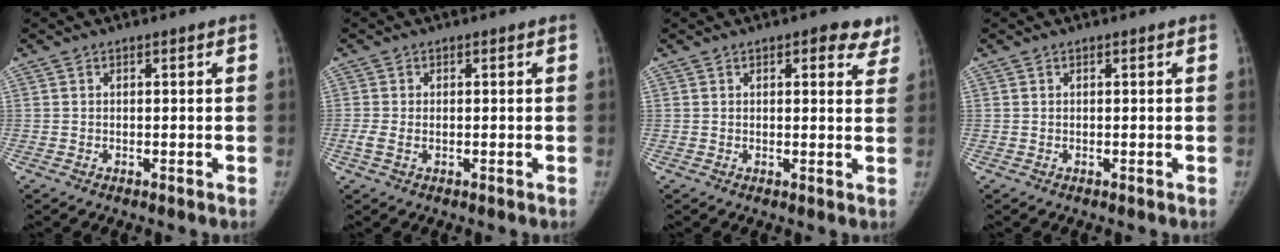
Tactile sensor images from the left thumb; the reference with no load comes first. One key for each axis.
{"total": 2.3, "fx": -0.5, "fy": 1.3, "fz": 1.8, "tx": -0.050, "ty": 0.001, "tz": -0.011}
{"total": 5.5, "fx": 3.4, "fy": 2.5, "fz": 3.5, "tx": -0.007, "ty": -0.011, "tz": 0.033}
{"total": 0.0}